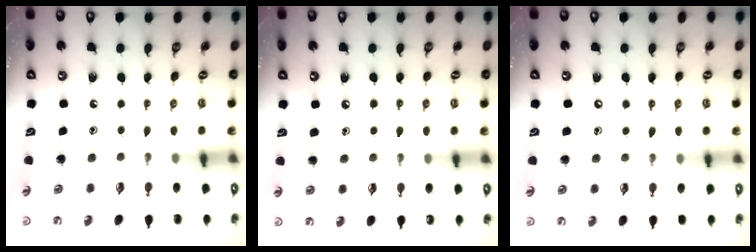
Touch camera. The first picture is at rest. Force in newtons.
{"total": 5.8, "press": 5.8, "slide": 0.6}
{"total": 5.4, "press": 5.4, "slide": 0.7}